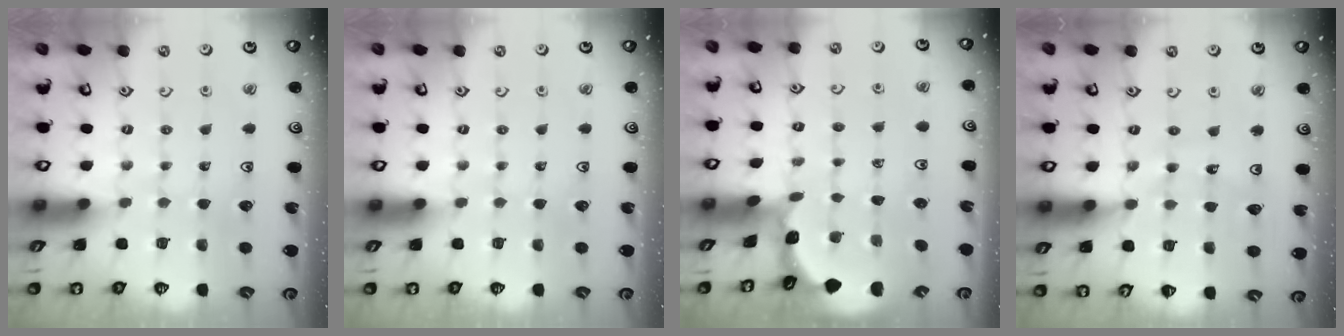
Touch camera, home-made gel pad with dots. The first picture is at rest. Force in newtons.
{"total": 0.0}
{"total": 1.2, "press": 1.1, "slide": 0.1}
{"total": 9.8, "press": 9.7, "slide": 1.1}